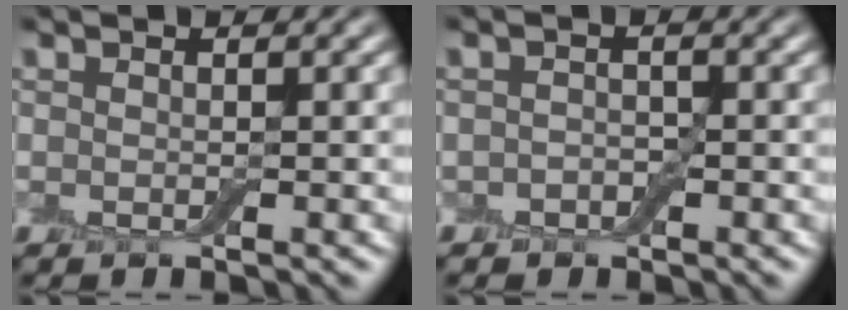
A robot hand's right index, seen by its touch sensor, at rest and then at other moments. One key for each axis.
{"total": 1.2, "fx": -0.7, "fy": 1.0, "fz": 0.4, "tx": -0.006, "ty": 0.000, "tz": -0.015}